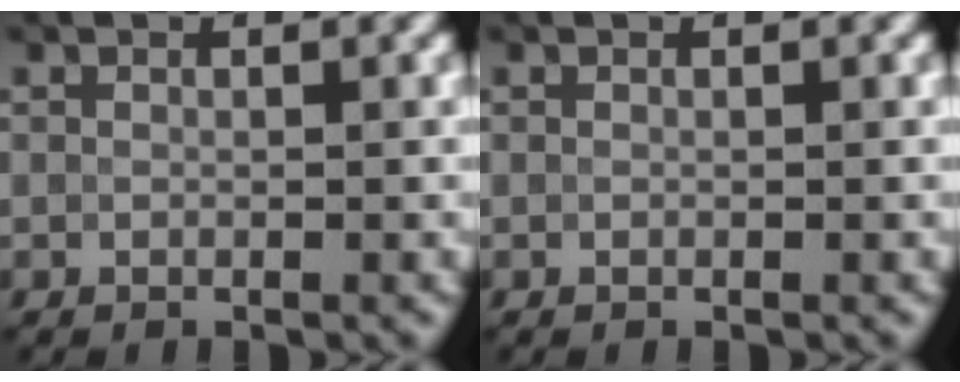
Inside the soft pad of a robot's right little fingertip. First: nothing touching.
{"total": 0.0}